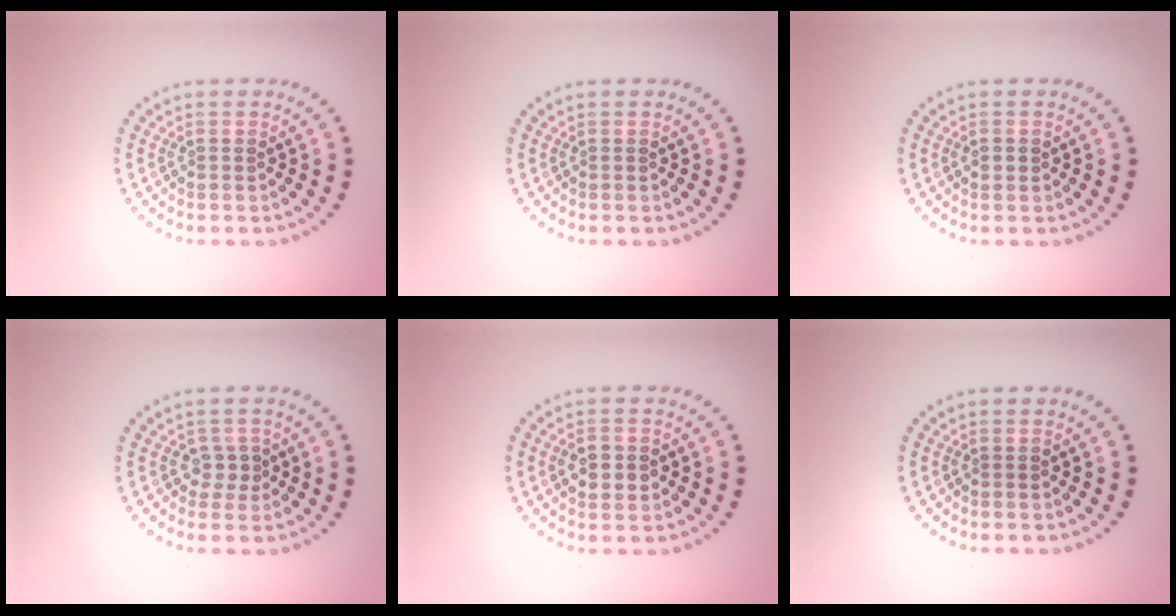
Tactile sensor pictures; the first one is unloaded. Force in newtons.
{"total": 0.0}
{"total": 1.1, "press": 1.0, "slide": 0.1}
{"total": 1.7, "press": 1.3, "slide": 1.0}
{"total": 2.2, "press": 2.2, "slide": 0.2}
{"total": 0.0}